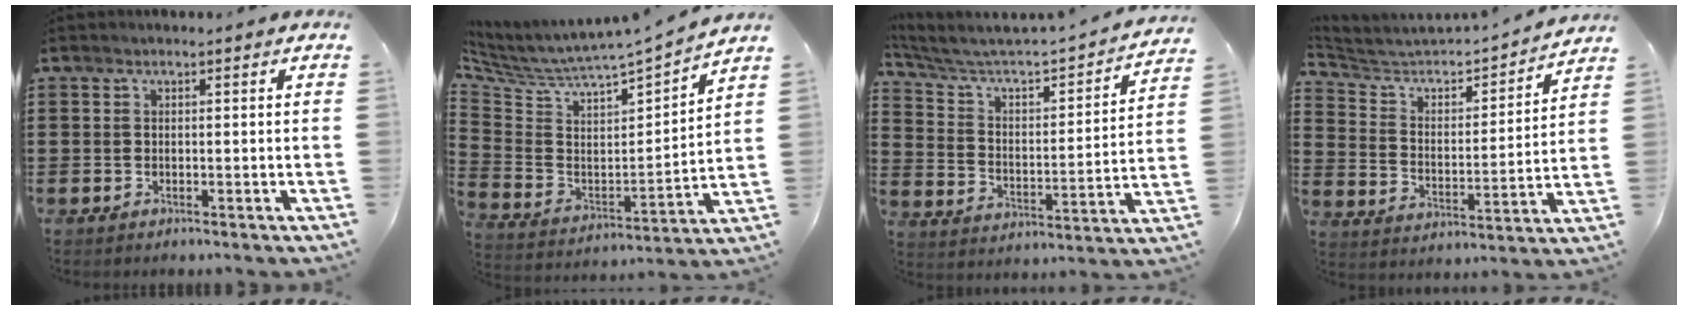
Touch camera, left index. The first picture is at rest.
{"total": 3.3, "force": [3.1, 0.9, 0.8], "torque": [-0.040, -0.047, 0.045]}
{"total": 3.6, "force": [3.1, 1.0, 1.7], "torque": [-0.056, -0.037, 0.038]}
{"total": 4.2, "force": [4.0, 1.1, 0.9], "torque": [-0.047, -0.036, 0.058]}